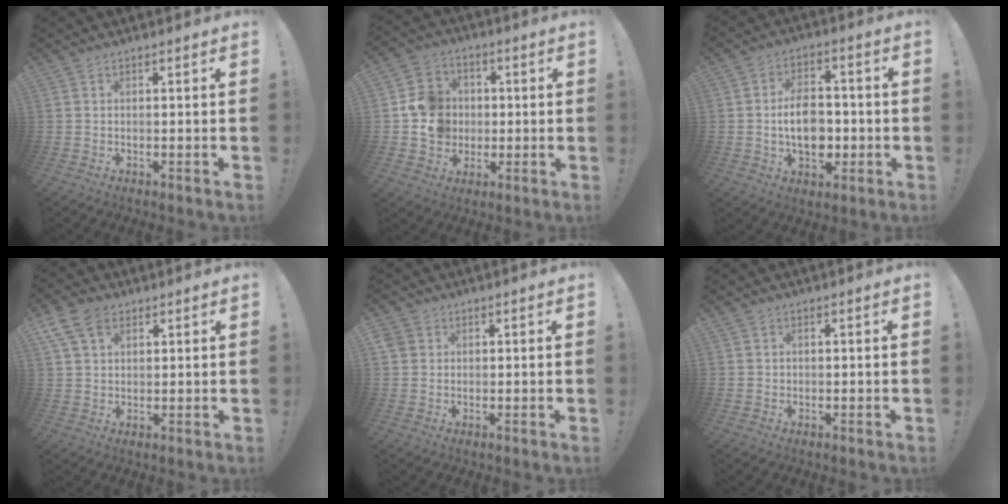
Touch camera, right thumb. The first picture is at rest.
{"total": 11.0, "force": [-0.2, 10.5, 3.2], "torque": [-0.024, 0.015, 0.008]}
{"total": 11.9, "force": [-1.4, 8.3, 8.4], "torque": [-0.139, 0.007, -0.022]}
{"total": 8.8, "force": [4.3, 5.6, 5.2], "torque": [-0.089, -0.004, 0.087]}
{"total": 3.0, "force": [1.1, 2.6, 0.9], "torque": [-0.014, 0.002, 0.023]}
{"total": 0.7, "force": [0.0, 0.7, 0.1], "torque": [-0.008, 0.005, 0.002]}